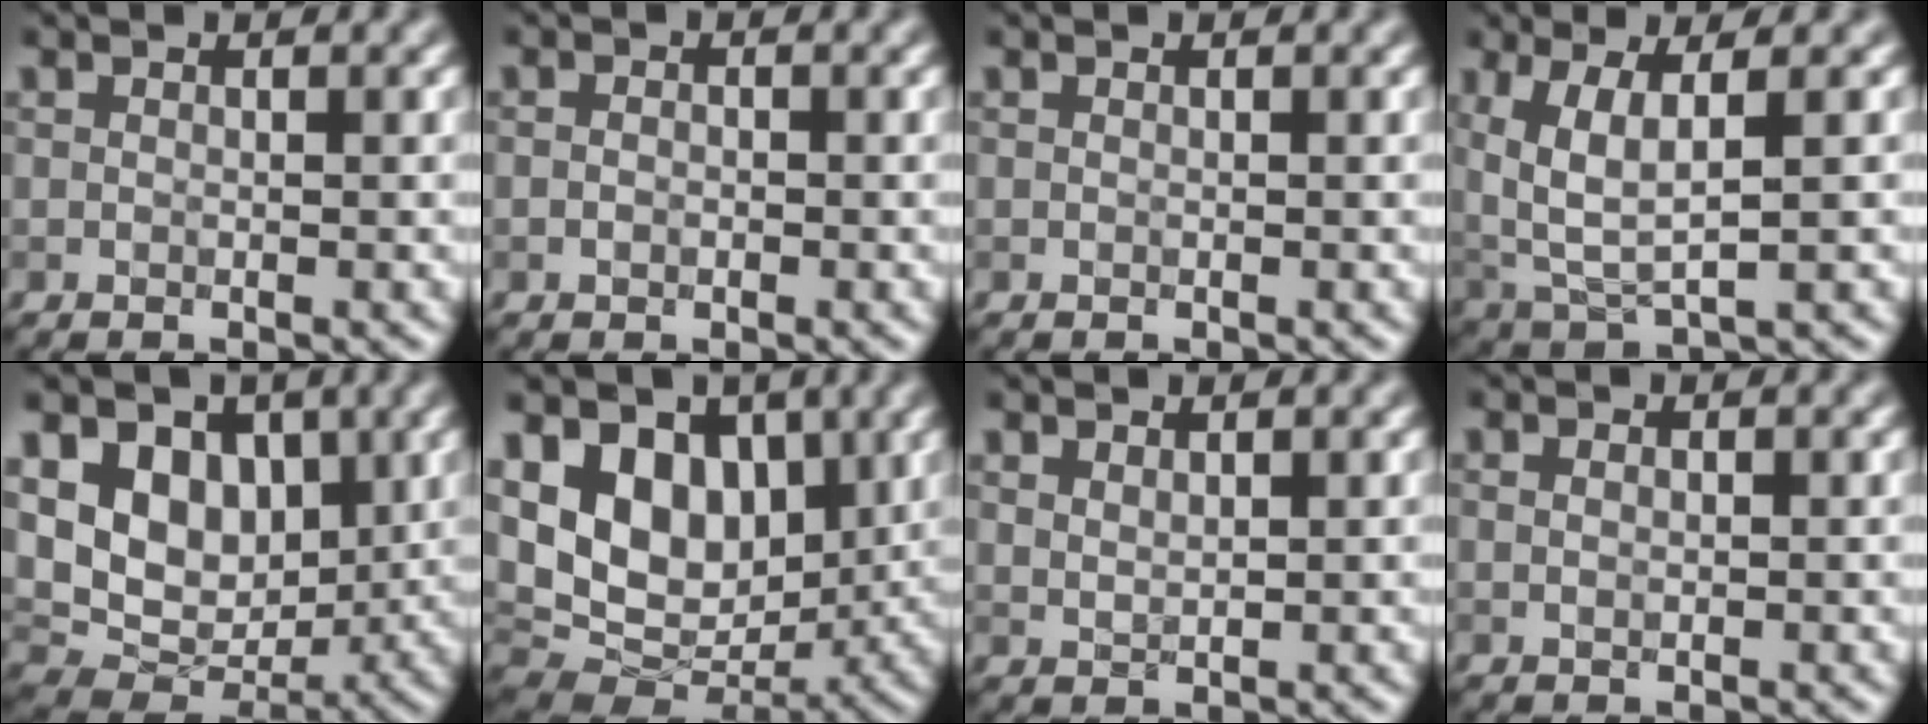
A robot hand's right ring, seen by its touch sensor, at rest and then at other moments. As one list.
[{"total": 0.8, "force": [-0.3, 0.6, 0.5], "torque": [-0.011, 0.000, -0.007]}, {"total": 0.0}, {"total": 4.7, "force": [1.5, 1.6, 4.2], "torque": [-0.100, -0.009, 0.035]}, {"total": 11.3, "force": [3.2, 8.5, 6.8], "torque": [-0.130, 0.015, 0.050]}, {"total": 12.3, "force": [3.5, 8.7, 8.0], "torque": [-0.139, 0.013, 0.054]}, {"total": 1.1, "force": [0.9, 0.4, 0.4], "torque": [-0.014, -0.002, 0.022]}, {"total": 0.7, "force": [0.2, 0.4, 0.5], "torque": [-0.010, 0.002, 0.004]}]